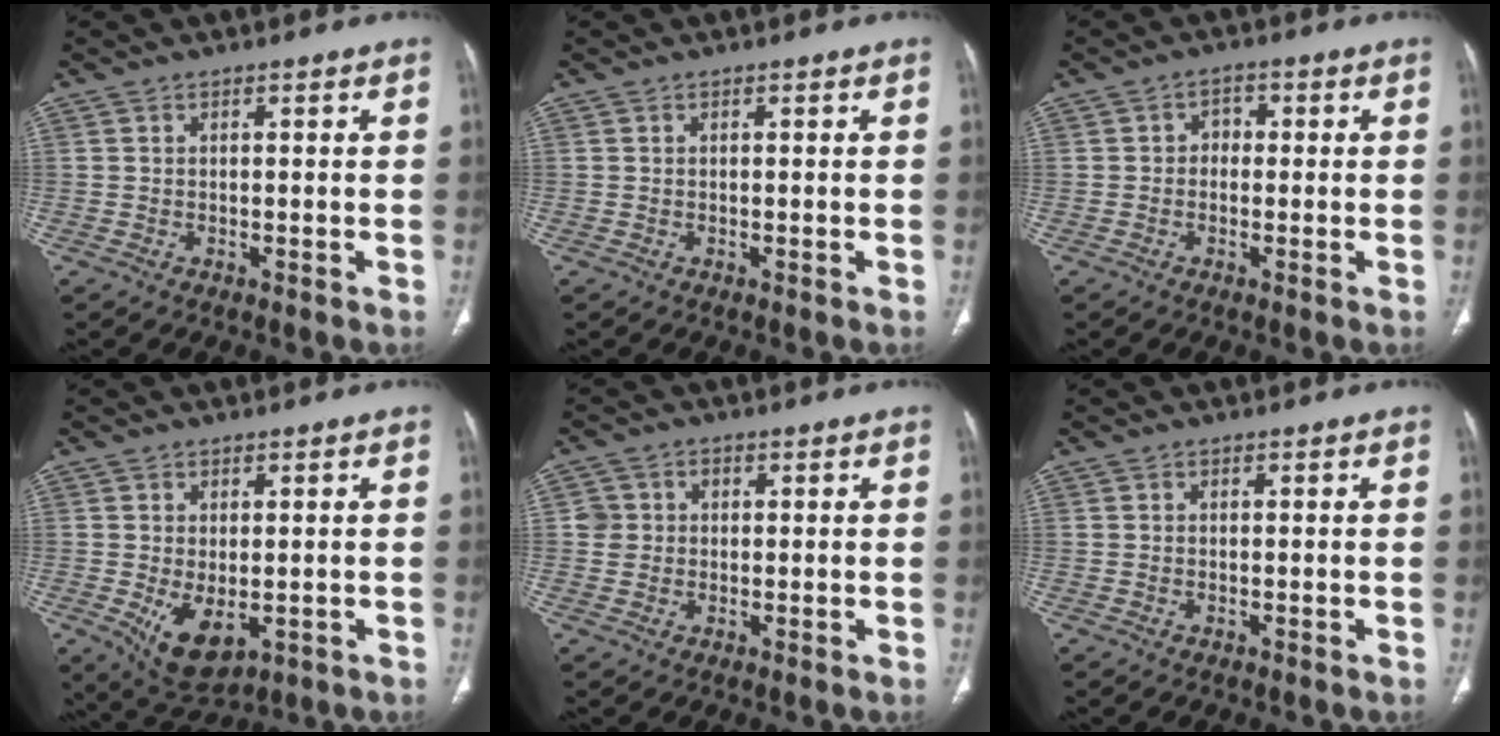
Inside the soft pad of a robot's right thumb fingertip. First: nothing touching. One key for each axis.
{"total": 0.0}
{"total": 2.5, "fx": -0.1, "fy": 2.1, "fz": 1.4, "tx": -0.004, "ty": 0.011, "tz": -0.010}
{"total": 7.7, "fx": -1.6, "fy": 4.4, "fz": 6.2, "tx": -0.098, "ty": -0.013, "tz": -0.007}
{"total": 3.4, "fx": 0.5, "fy": 3.4, "fz": 0.5, "tx": 0.015, "ty": 0.005, "tz": 0.006}
{"total": 0.0}